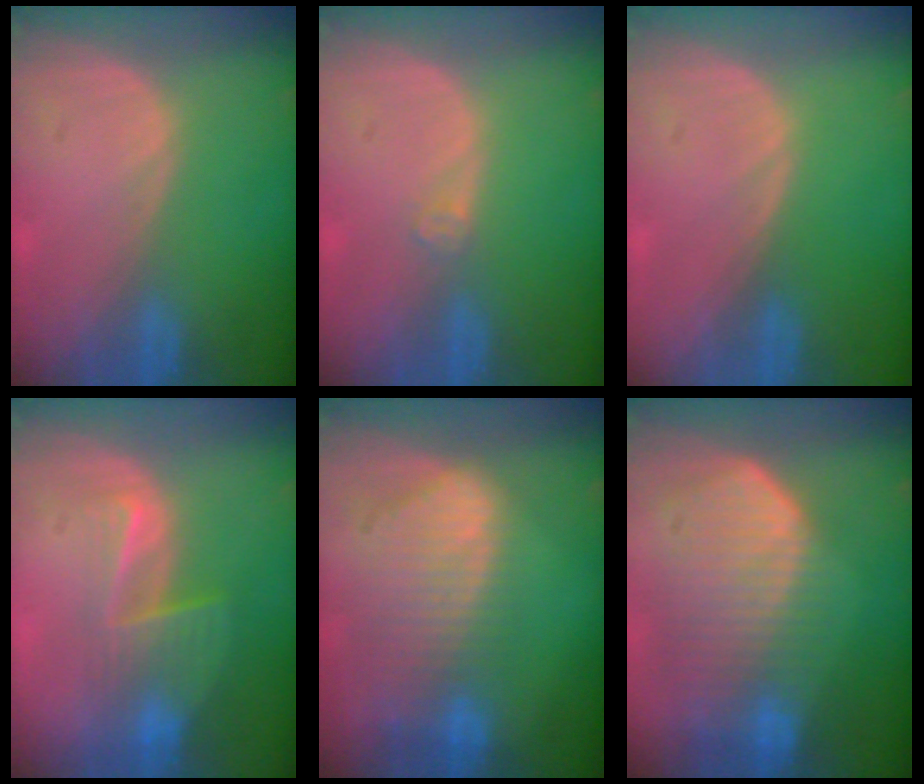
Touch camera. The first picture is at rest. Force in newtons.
{"total": 1.3, "press": 1.1, "slide": 0.7}
{"total": 0.0}
{"total": 6.5, "press": 5.6, "slide": 3.2}
{"total": 9.7, "press": 8.4, "slide": 5.0}
{"total": 10.6, "press": 9.2, "slide": 5.1}